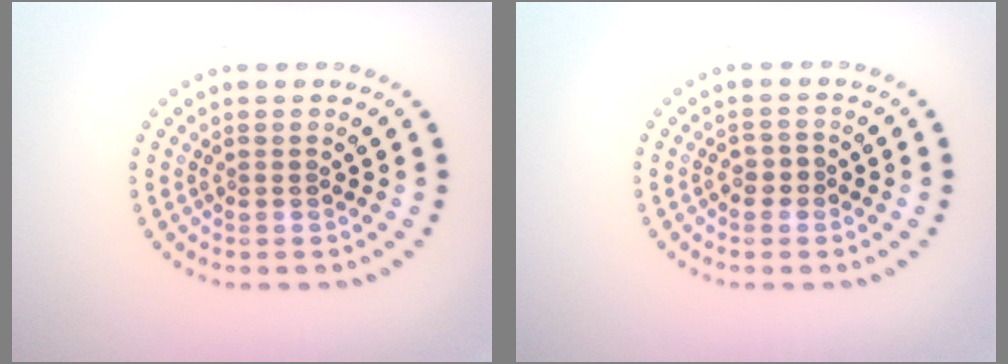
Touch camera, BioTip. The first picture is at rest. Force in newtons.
{"total": 1.3, "press": 1.2, "slide": 0.4}